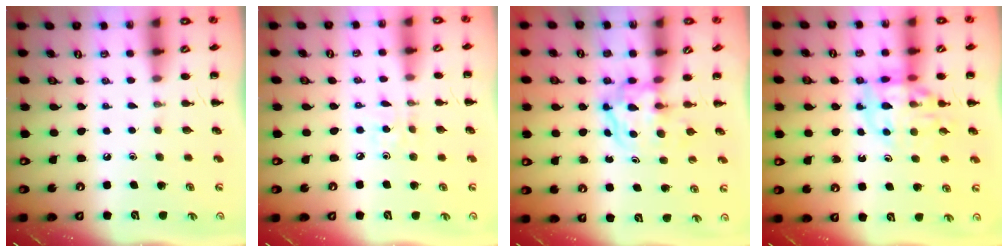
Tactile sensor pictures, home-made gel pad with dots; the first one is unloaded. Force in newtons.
{"total": 2.2, "press": 2.1, "slide": 0.6}
{"total": 3.9, "press": 3.9, "slide": 0.5}
{"total": 12.5, "press": 12.1, "slide": 3.0}